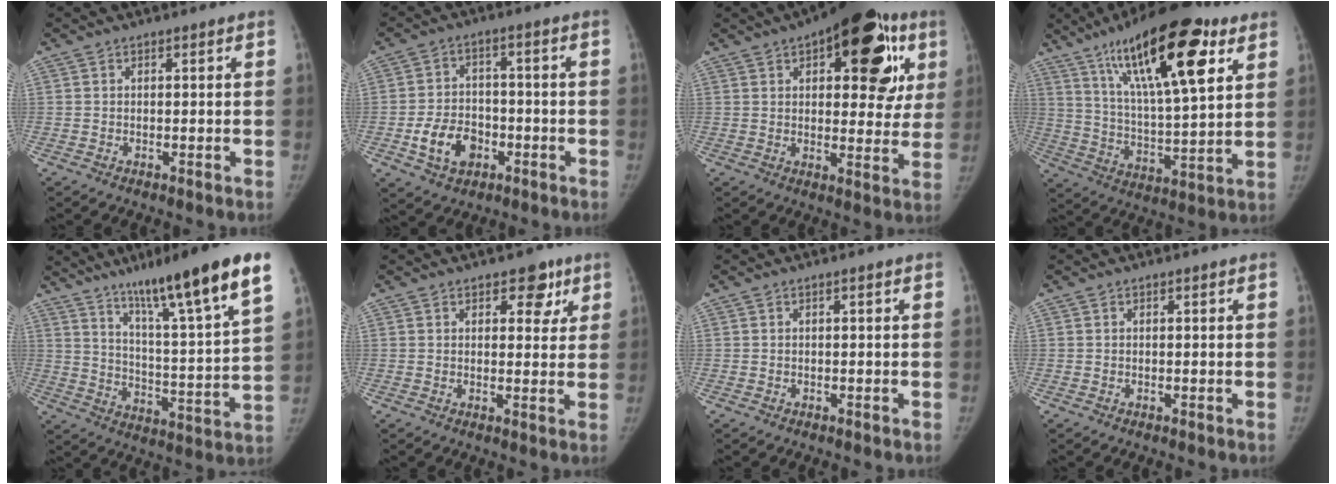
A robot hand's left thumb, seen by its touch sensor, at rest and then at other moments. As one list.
[{"total": 9.0, "force": [-3.5, 6.6, 5.0], "torque": [-0.068, 0.022, -0.058]}, {"total": 22.3, "force": [9.1, 10.4, 17.5], "torque": [-0.179, 0.002, 0.116]}, {"total": 24.3, "force": [12.5, 7.3, 19.5], "torque": [-0.295, -0.030, 0.211]}, {"total": 22.6, "force": [14.5, 2.0, 17.2], "torque": [-0.245, -0.049, 0.229]}, {"total": 5.3, "force": [3.0, 3.3, 2.9], "torque": [0.004, -0.010, 0.034]}, {"total": 0.0}, {"total": 0.0}]